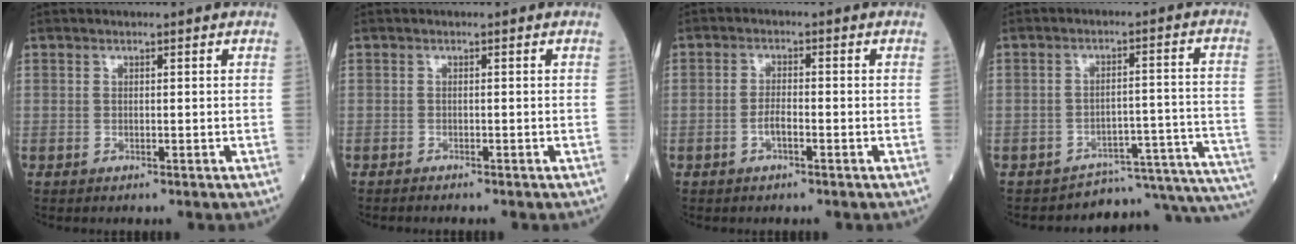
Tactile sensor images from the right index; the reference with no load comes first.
{"total": 1.1, "force": [-1.1, 0.1, 0.4], "torque": [-0.007, -0.001, -0.015]}
{"total": 2.3, "force": [-1.0, 0.6, 2.0], "torque": [-0.036, 0.002, -0.020]}
{"total": 14.4, "force": [-14.3, 1.0, 1.1], "torque": [0.019, 0.061, -0.176]}